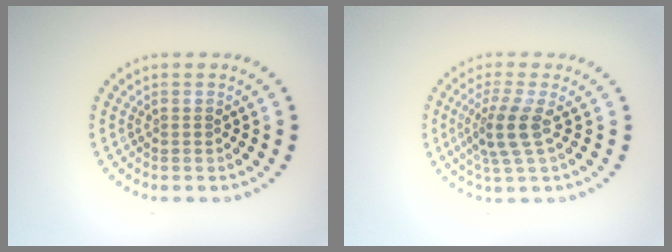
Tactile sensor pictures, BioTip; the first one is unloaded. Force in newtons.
{"total": 3.2, "press": 2.5, "slide": 2.0}